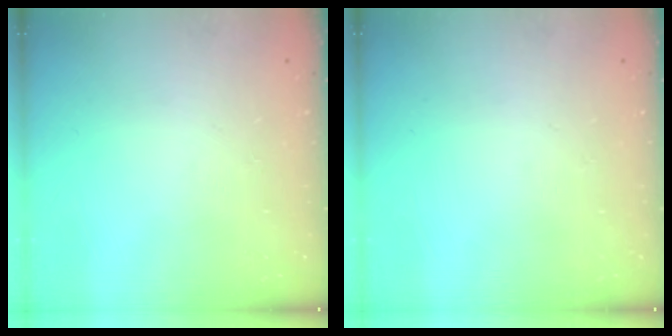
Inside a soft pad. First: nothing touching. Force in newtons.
{"total": 0.0}